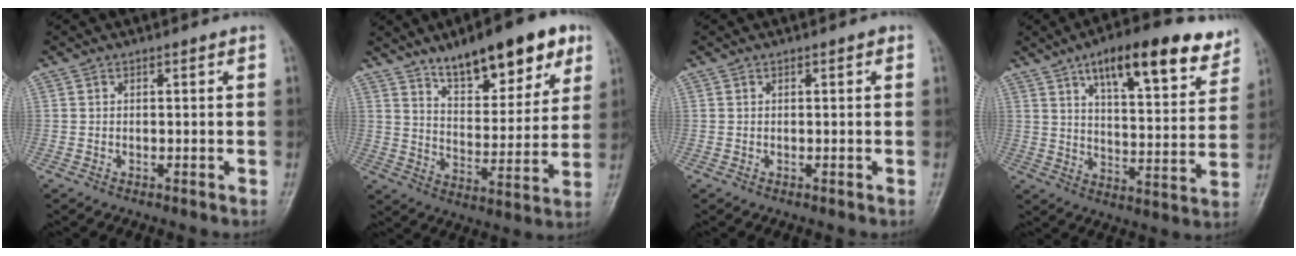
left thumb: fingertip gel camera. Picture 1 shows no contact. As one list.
[{"total": 18.1, "force": [11.4, 7.0, 12.2], "torque": [-0.131, -0.048, 0.178]}, {"total": 0.6, "force": [0.2, 0.3, 0.5], "torque": [-0.002, 0.002, 0.000]}, {"total": 18.9, "force": [11.5, 6.6, 13.4], "torque": [-0.154, -0.040, 0.172]}]